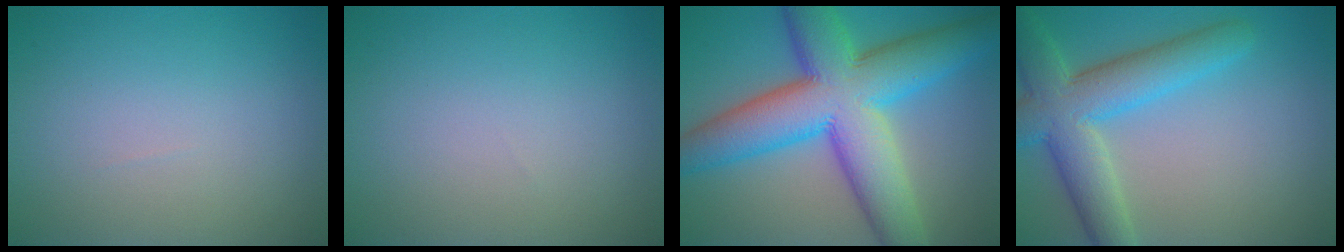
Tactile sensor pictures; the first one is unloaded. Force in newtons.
{"total": 0.0}
{"total": 13.2, "press": 13.2, "slide": 0.2}
{"total": 7.3, "press": 7.3, "slide": 0.3}